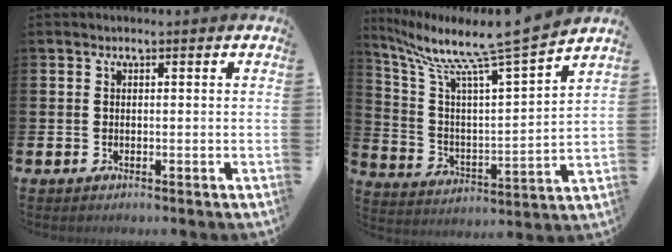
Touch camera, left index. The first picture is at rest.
{"total": 10.7, "force": [9.1, 0.6, 5.6], "torque": [-0.141, -0.065, 0.144]}